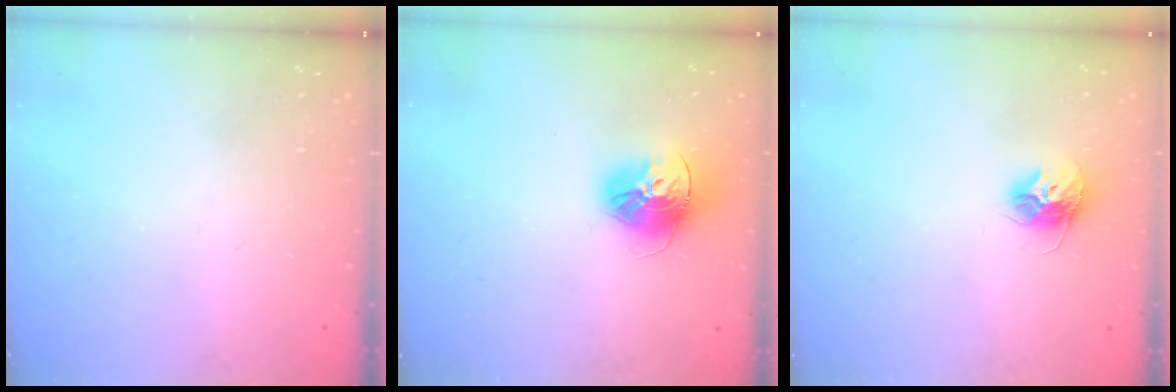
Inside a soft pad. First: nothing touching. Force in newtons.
{"total": 15.1, "press": 15.0, "slide": 1.5}
{"total": 9.8, "press": 9.8, "slide": 0.3}